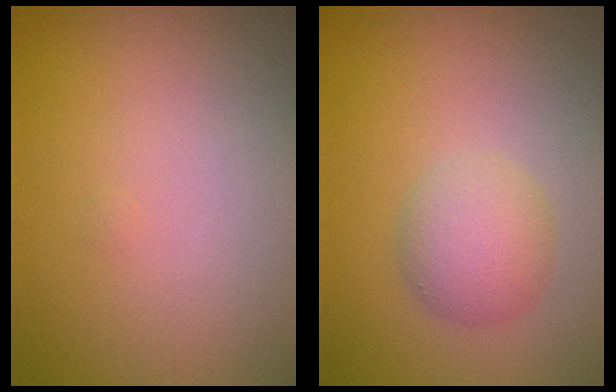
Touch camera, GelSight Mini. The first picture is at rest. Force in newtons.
{"total": 3.0, "press": 3.0, "slide": 0.1}